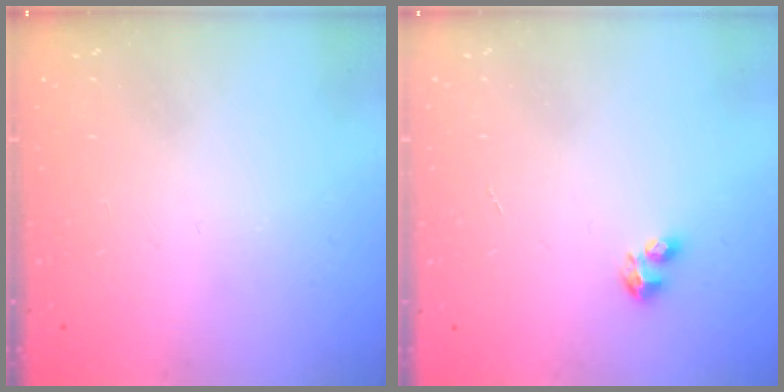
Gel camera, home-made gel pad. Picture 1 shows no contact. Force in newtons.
{"total": 3.4, "press": 3.4, "slide": 0.5}